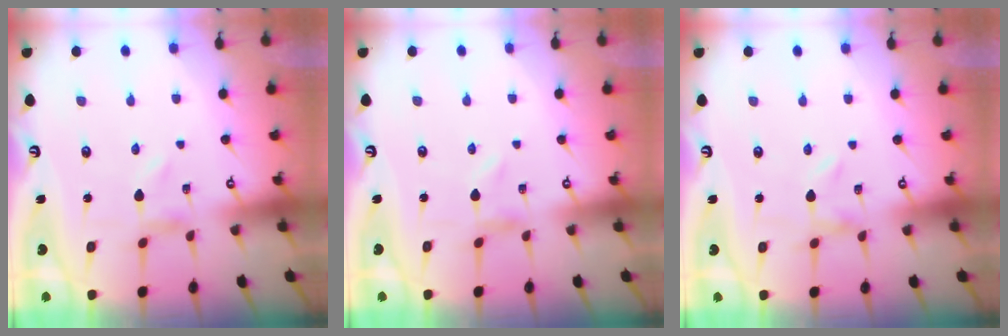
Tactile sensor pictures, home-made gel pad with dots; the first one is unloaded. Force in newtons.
{"total": 0.0}
{"total": 0.0}